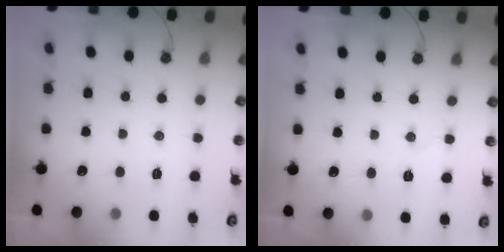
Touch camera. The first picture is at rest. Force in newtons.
{"total": 5.1, "press": 4.8, "slide": 1.7}